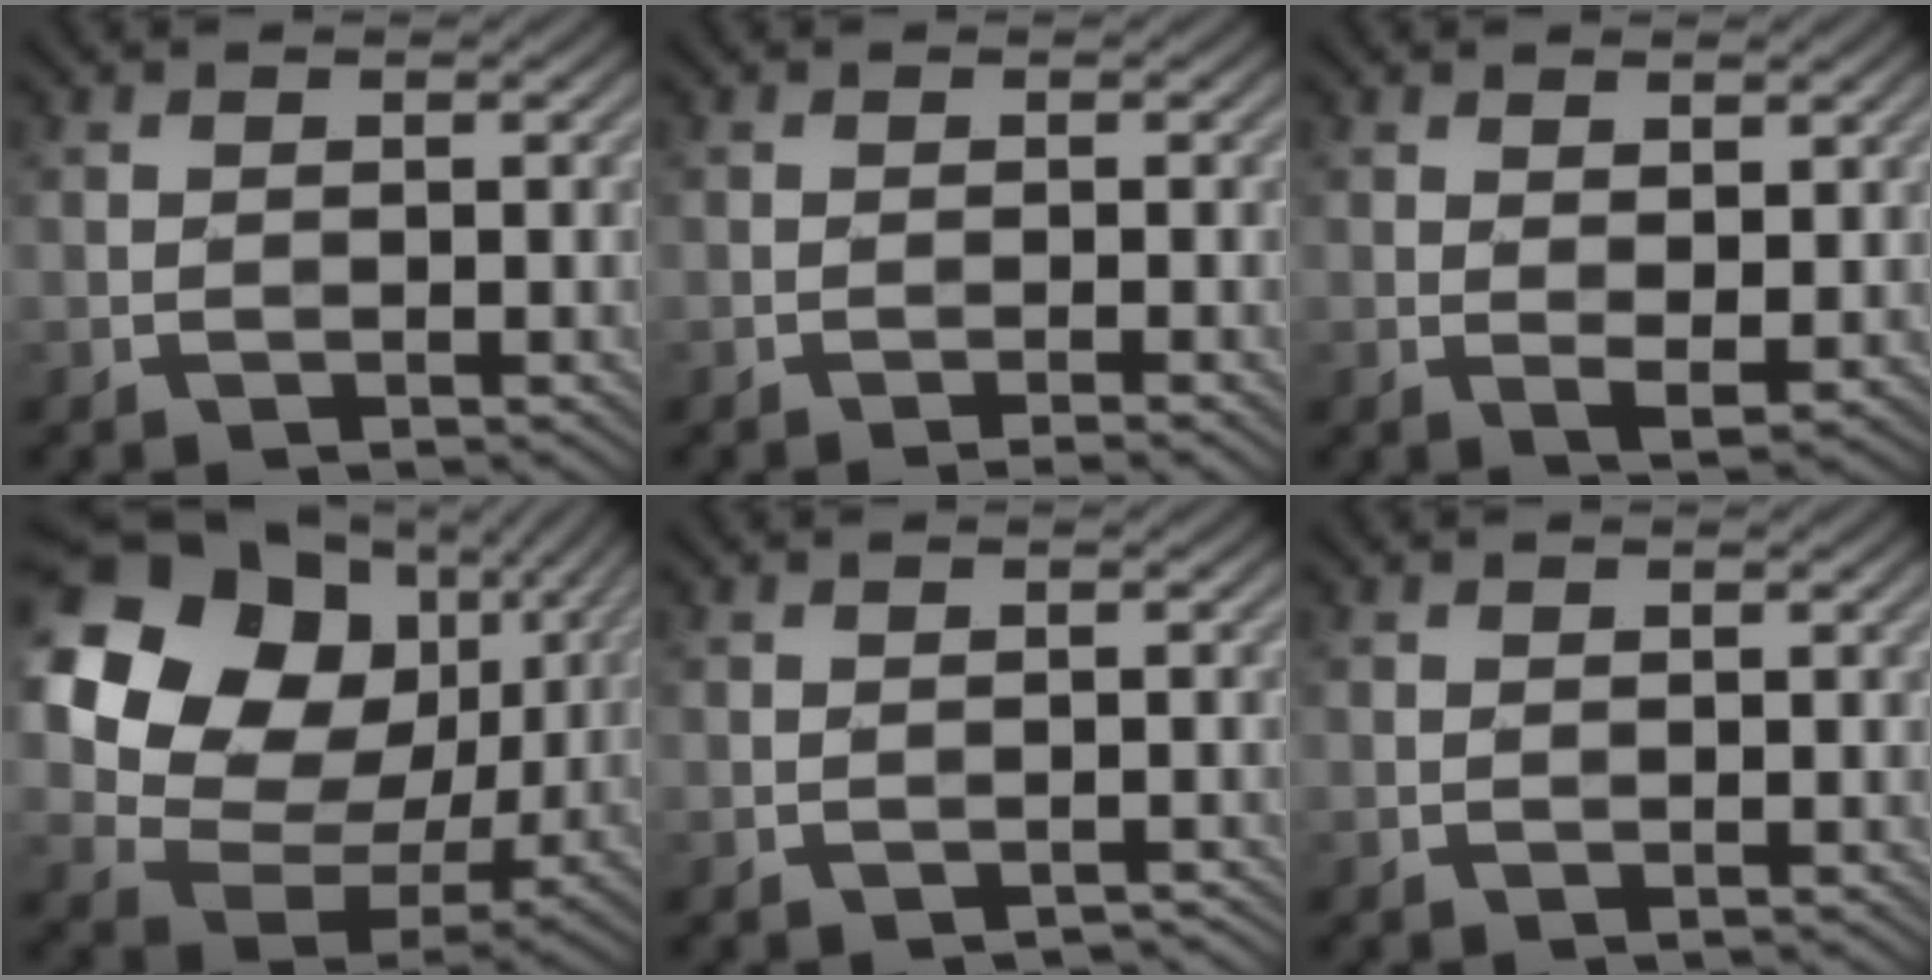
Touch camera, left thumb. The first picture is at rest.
{"total": 1.1, "force": [-0.6, -0.1, 0.9], "torque": [-0.019, 0.005, -0.014]}
{"total": 2.6, "force": [1.3, 0.8, 2.1], "torque": [-0.044, -0.007, 0.029]}
{"total": 21.7, "force": [8.3, 16.7, 11.0], "torque": [-0.285, 0.036, 0.179]}
{"total": 0.5, "force": [-0.5, 0.0, -0.2], "torque": [0.002, 0.002, -0.008]}
{"total": 0.0}